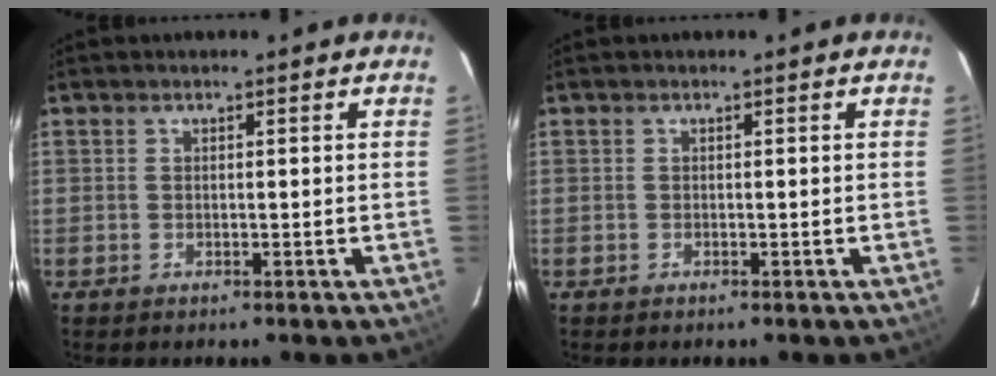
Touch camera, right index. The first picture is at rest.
{"total": 0.0}